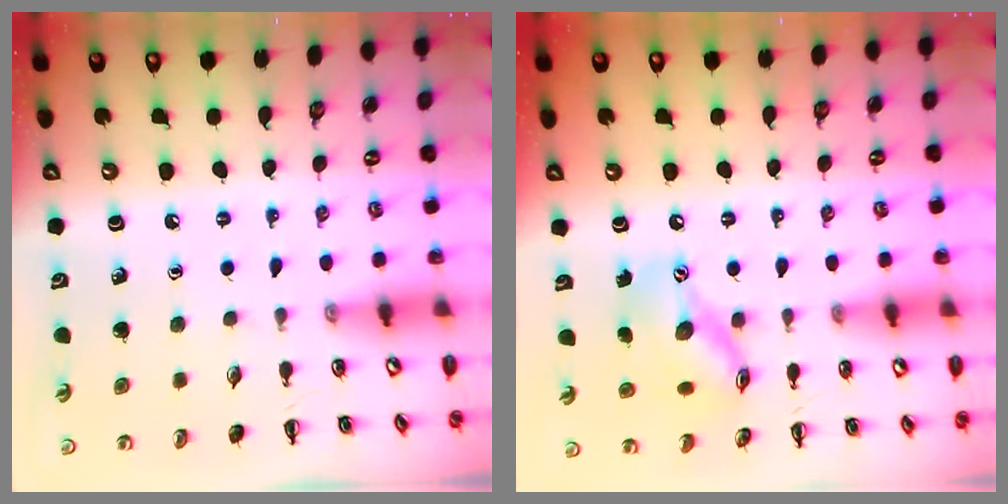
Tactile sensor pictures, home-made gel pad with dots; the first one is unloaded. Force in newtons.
{"total": 12.7, "press": 12.7, "slide": 1.4}